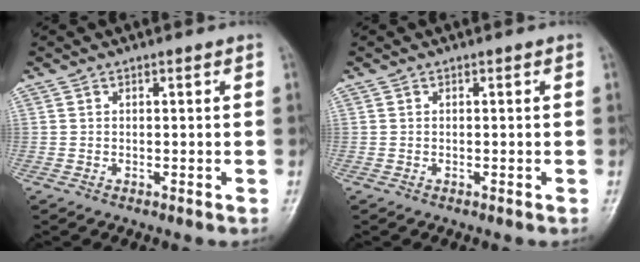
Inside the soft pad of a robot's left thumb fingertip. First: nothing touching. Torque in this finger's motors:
{"motor_torque": [0.02, 0.03, 0.00, -0.03, 0.00]}